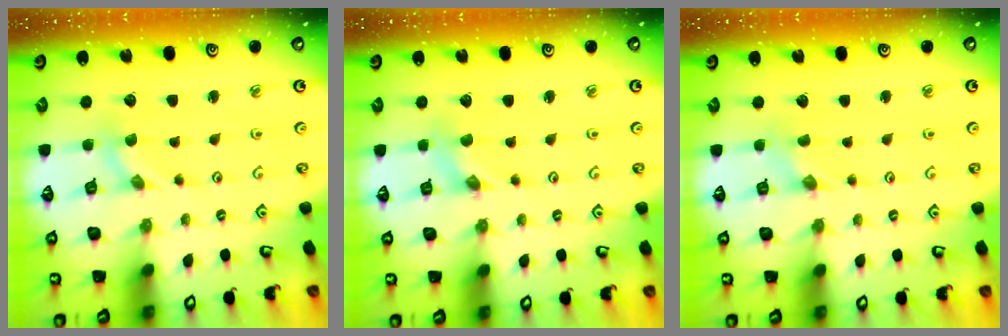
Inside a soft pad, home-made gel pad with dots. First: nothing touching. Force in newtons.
{"total": 0.0}
{"total": 0.0}